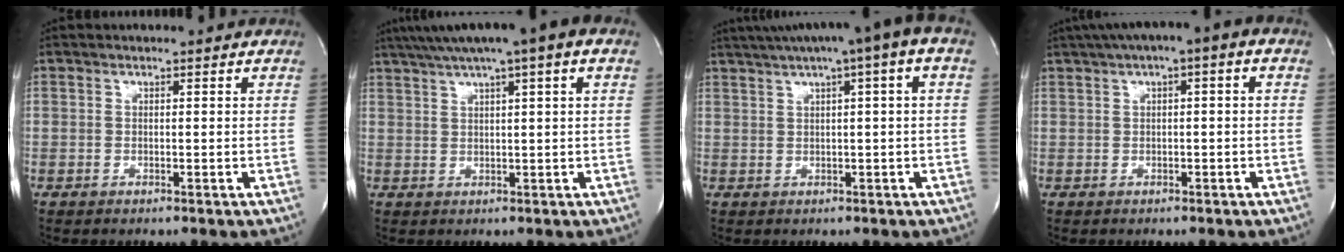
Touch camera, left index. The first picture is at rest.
{"total": 11.4, "force": [7.0, 0.4, 9.0], "torque": [-0.151, 0.044, 0.102]}
{"total": 10.8, "force": [5.6, 0.4, 9.2], "torque": [-0.146, 0.041, 0.076]}
{"total": 6.9, "force": [2.8, 1.3, 6.2], "torque": [-0.103, 0.038, 0.037]}